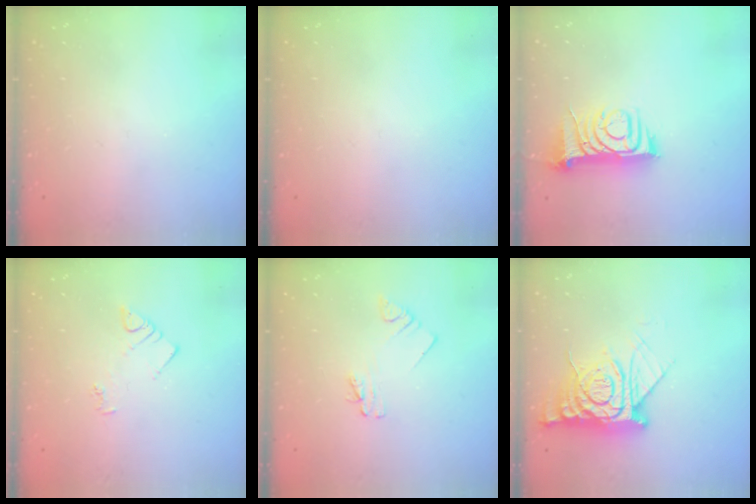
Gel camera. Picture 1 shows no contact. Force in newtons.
{"total": 0.0}
{"total": 8.1, "press": 8.0, "slide": 1.0}
{"total": 4.3, "press": 4.2, "slide": 0.6}
{"total": 2.4, "press": 2.4, "slide": 0.3}
{"total": 13.8, "press": 13.7, "slide": 1.3}